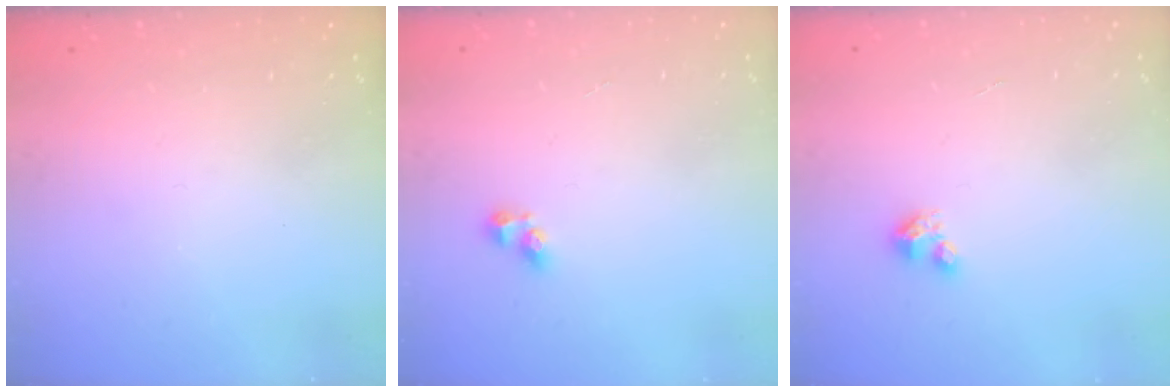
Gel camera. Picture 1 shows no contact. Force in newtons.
{"total": 3.7, "press": 3.6, "slide": 0.4}
{"total": 2.8, "press": 2.8, "slide": 0.3}